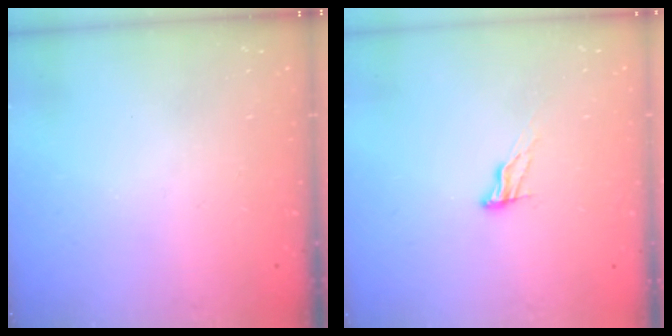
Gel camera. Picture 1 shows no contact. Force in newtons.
{"total": 5.1, "press": 5.1, "slide": 0.5}